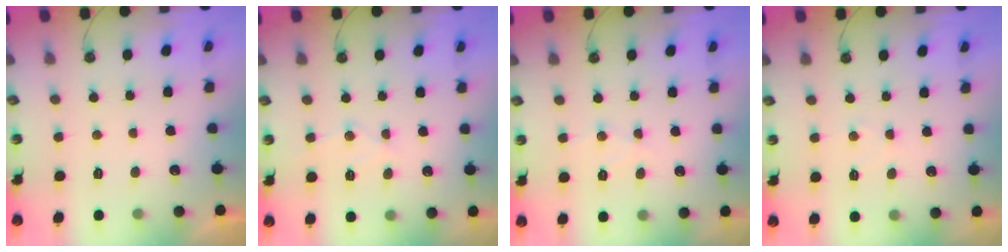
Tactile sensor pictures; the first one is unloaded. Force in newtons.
{"total": 7.0, "press": 6.9, "slide": 0.4}
{"total": 6.2, "press": 6.1, "slide": 0.8}
{"total": 4.7, "press": 4.7, "slide": 0.5}